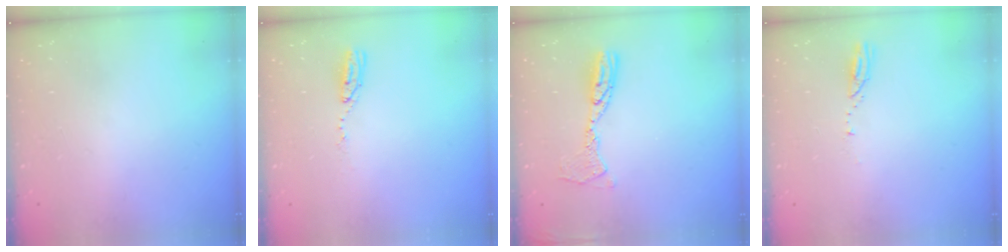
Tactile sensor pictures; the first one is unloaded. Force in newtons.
{"total": 4.3, "press": 4.3, "slide": 0.4}
{"total": 10.3, "press": 10.3, "slide": 1.0}
{"total": 3.3, "press": 3.3, "slide": 0.3}